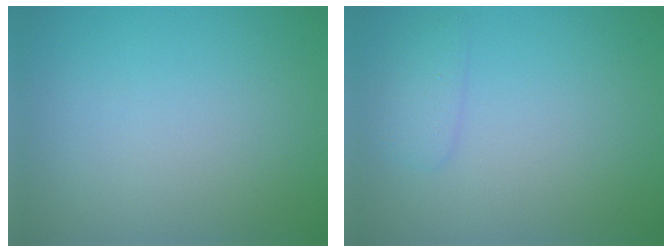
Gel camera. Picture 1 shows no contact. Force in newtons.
{"total": 1.5, "press": 1.5, "slide": 0.1}